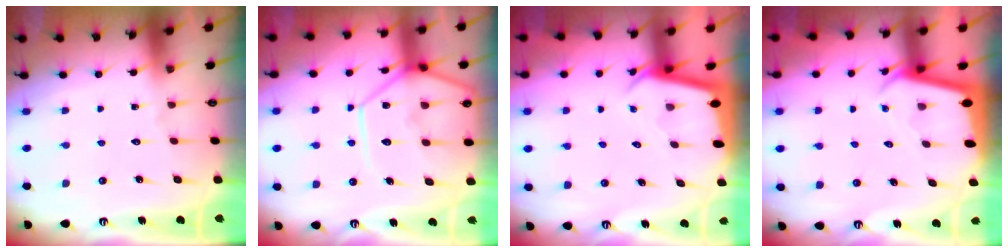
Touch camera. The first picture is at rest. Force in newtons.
{"total": 14.6, "press": 14.5, "slide": 1.5}
{"total": 2.0, "press": 2.0, "slide": 0.0}
{"total": 2.0, "press": 2.0, "slide": 0.1}